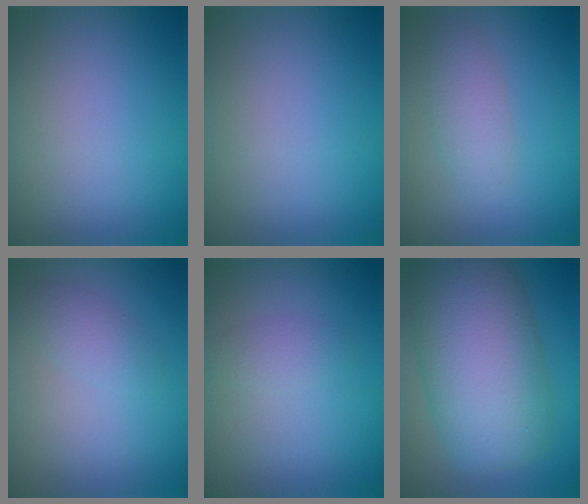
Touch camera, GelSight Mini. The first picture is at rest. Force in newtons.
{"total": 0.0}
{"total": 2.5, "press": 2.5, "slide": 0.1}
{"total": 1.8, "press": 1.8, "slide": 0.1}
{"total": 1.4, "press": 1.4, "slide": 0.1}
{"total": 11.3, "press": 11.3, "slide": 0.3}